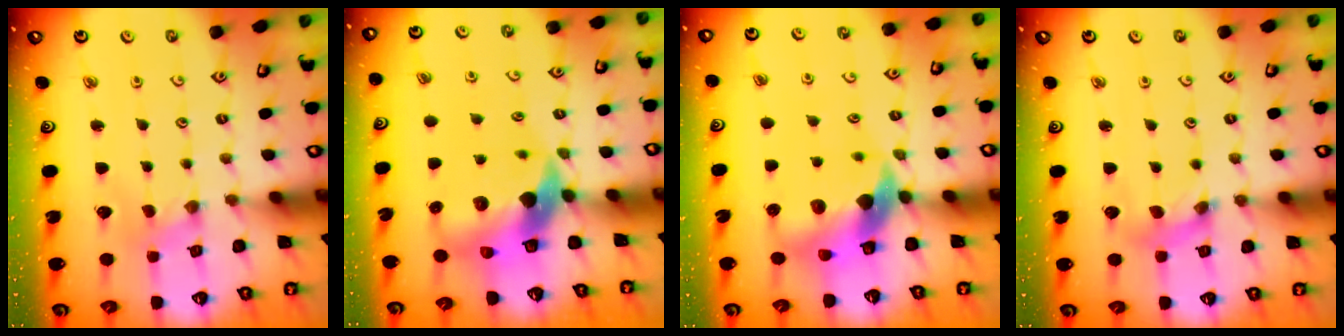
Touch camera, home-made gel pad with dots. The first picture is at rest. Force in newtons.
{"total": 12.5, "press": 12.4, "slide": 1.6}
{"total": 12.8, "press": 12.6, "slide": 2.1}
{"total": 4.1, "press": 4.1, "slide": 0.4}